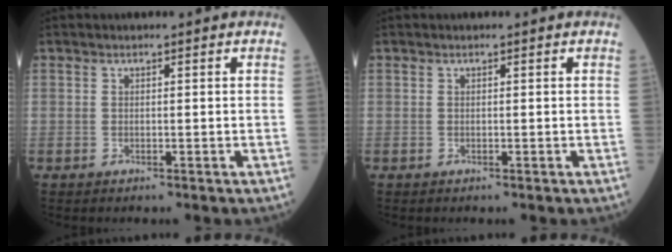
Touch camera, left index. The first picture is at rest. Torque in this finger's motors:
{"motor_torque": [0.00, 0.00, 0.00, -0.01]}